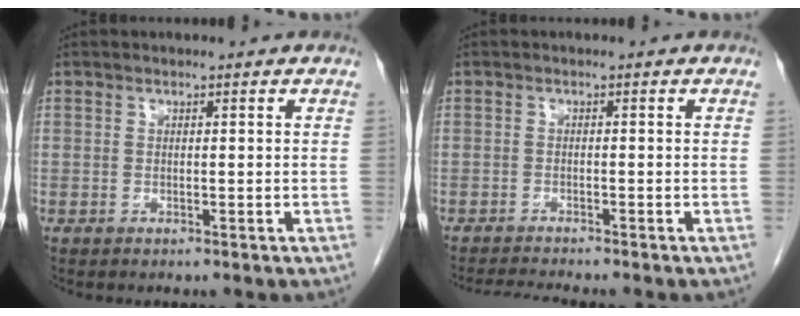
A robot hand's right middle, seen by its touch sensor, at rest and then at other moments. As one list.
[{"total": 4.0, "force": [-3.8, -0.5, 1.3], "torque": [-0.022, -0.015, -0.062]}]